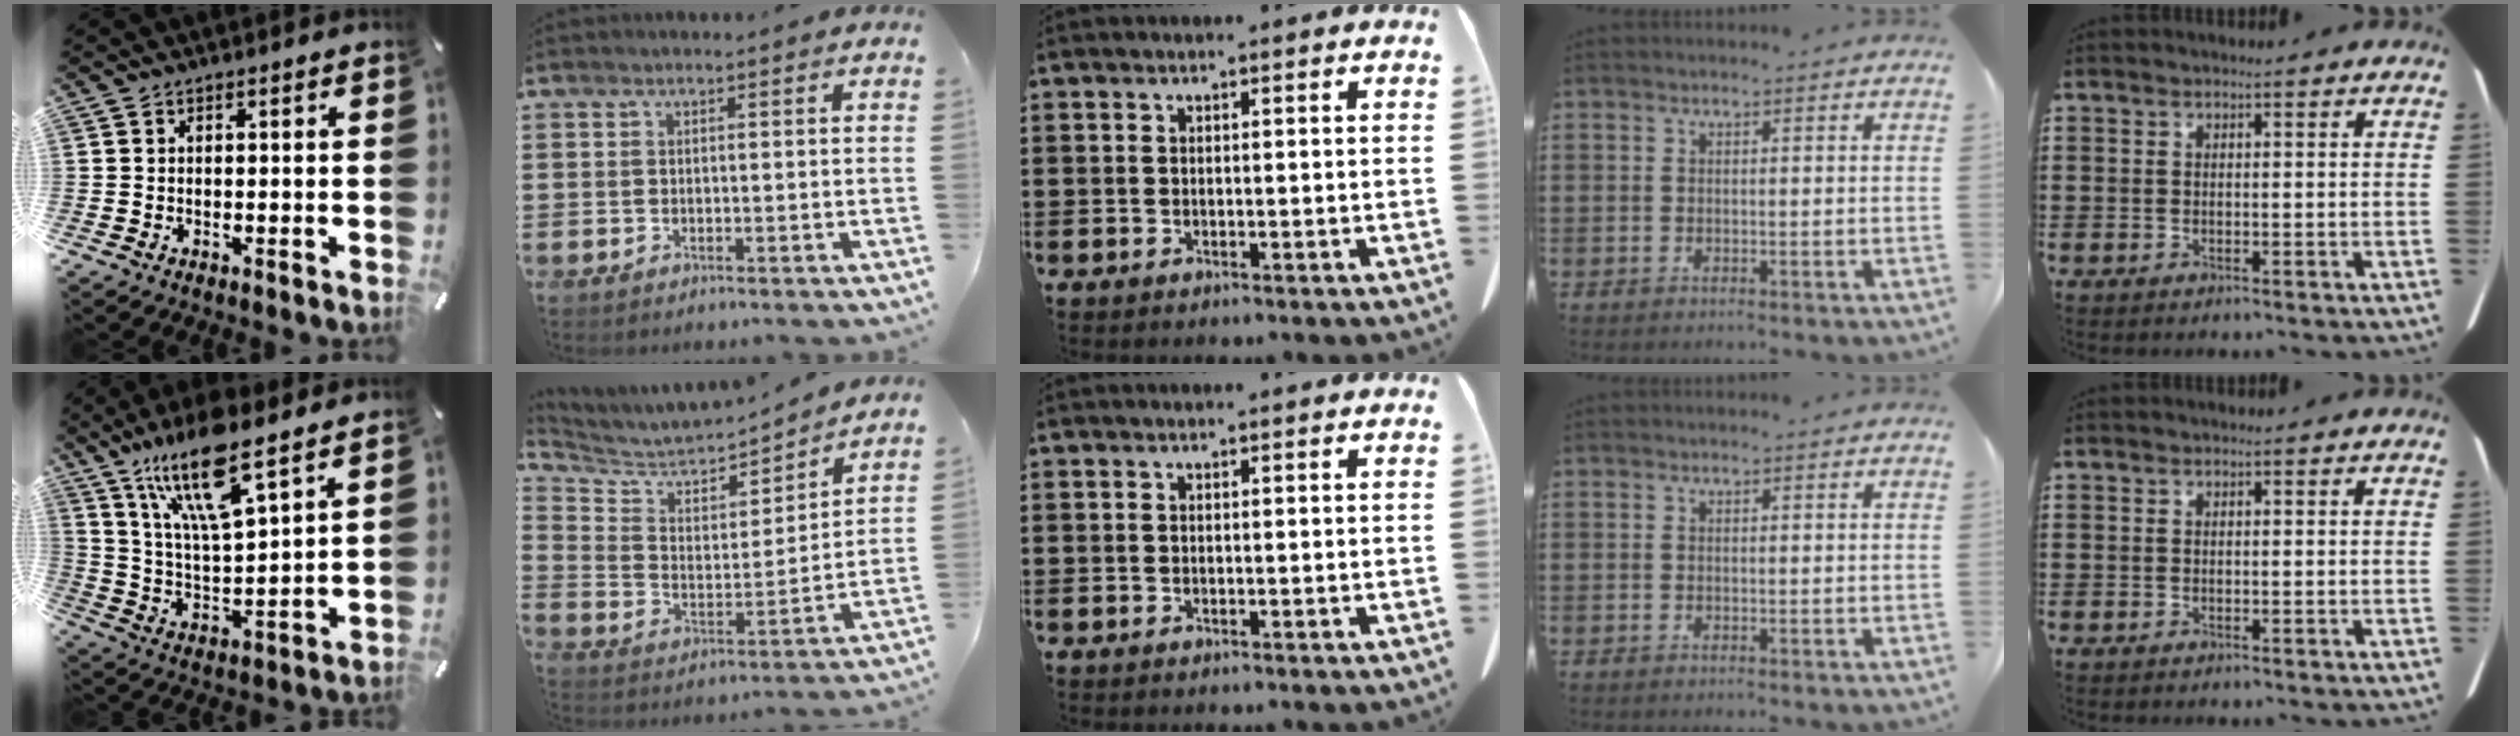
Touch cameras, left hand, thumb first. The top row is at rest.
{"thumb": {"total": 17.0, "force": [12.0, 4.3, 11.2], "torque": [-0.228, -0.057, 0.204]}, "index": {"total": 4.8, "force": [4.6, 1.2, 0.5], "torque": [-0.044, -0.045, 0.073]}}